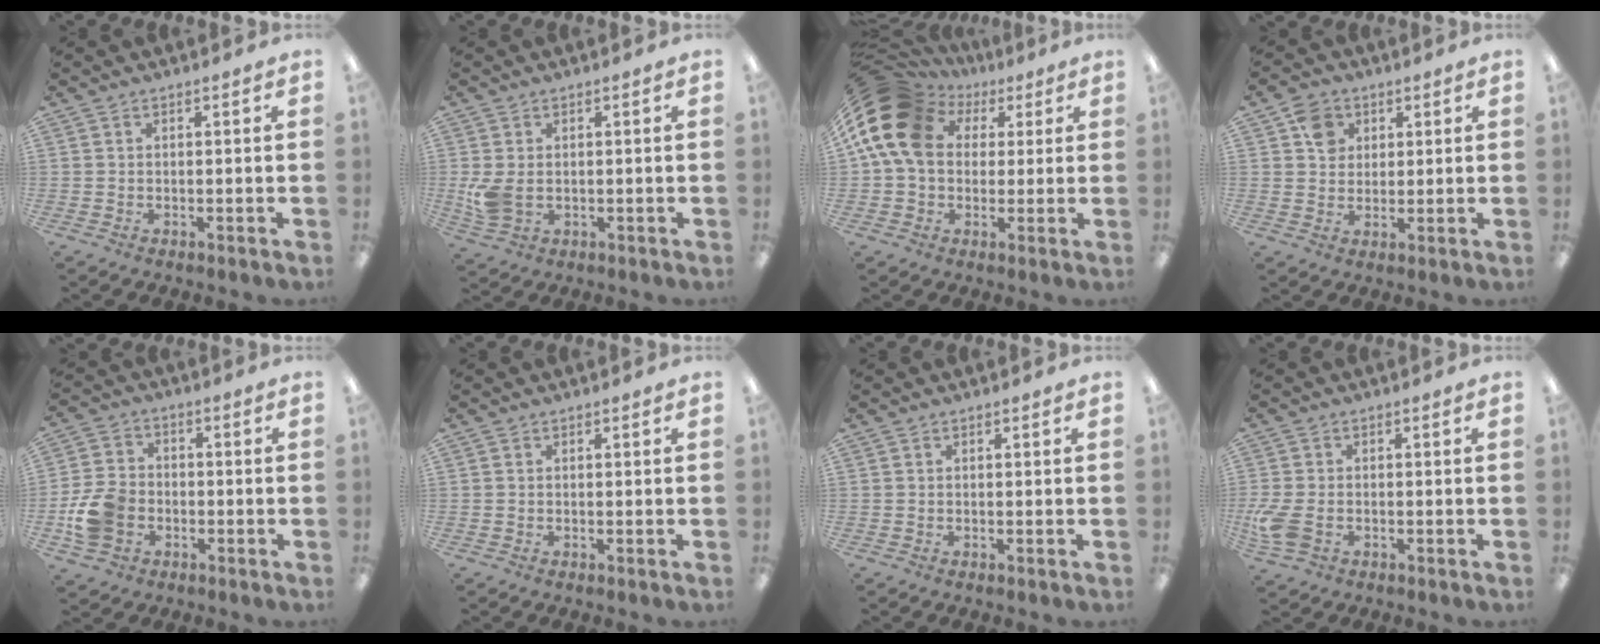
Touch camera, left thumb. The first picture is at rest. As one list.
[{"total": 5.6, "force": [-0.2, 3.9, 4.1], "torque": [-0.090, -0.005, -0.005]}, {"total": 18.1, "force": [5.0, 13.9, 10.6], "torque": [-0.234, -0.009, 0.089]}, {"total": 5.9, "force": [2.4, 5.0, 1.9], "torque": [-0.030, 0.003, 0.042]}, {"total": 10.1, "force": [-3.1, 8.0, 5.4], "torque": [-0.118, 0.022, -0.056]}, {"total": 0.0}, {"total": 0.0}, {"total": 6.1, "force": [-1.8, 4.0, 4.3], "torque": [-0.108, -0.002, -0.034]}]